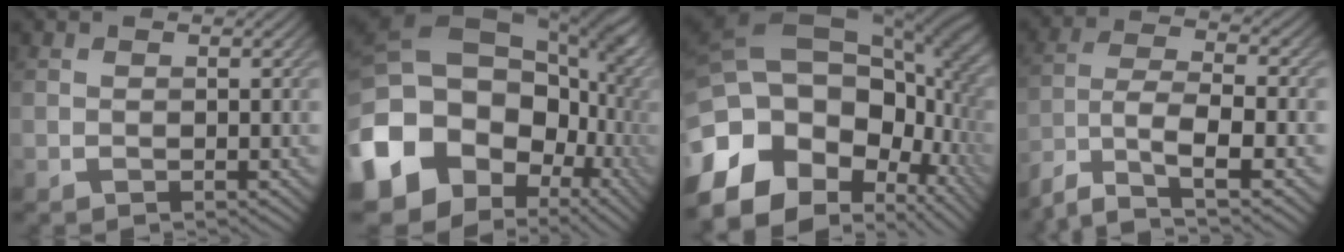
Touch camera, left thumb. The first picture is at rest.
{"total": 20.5, "force": [-4.4, 16.2, 11.7], "torque": [-0.268, -0.013, -0.058]}
{"total": 19.7, "force": [-6.9, 13.3, 12.8], "torque": [-0.263, 0.012, -0.099]}
{"total": 10.2, "force": [-6.8, 3.3, 6.8], "torque": [-0.141, -0.014, -0.129]}